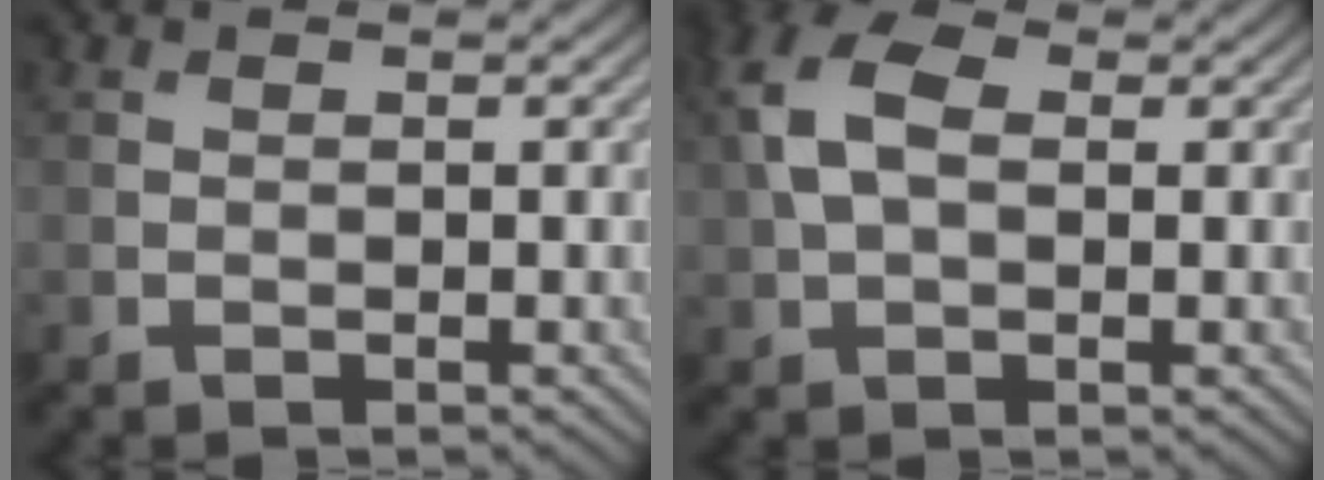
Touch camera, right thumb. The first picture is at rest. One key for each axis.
{"total": 7.0, "fx": 1.5, "fy": 4.2, "fz": 5.4, "tx": -0.135, "ty": 0.016, "tz": 0.017}